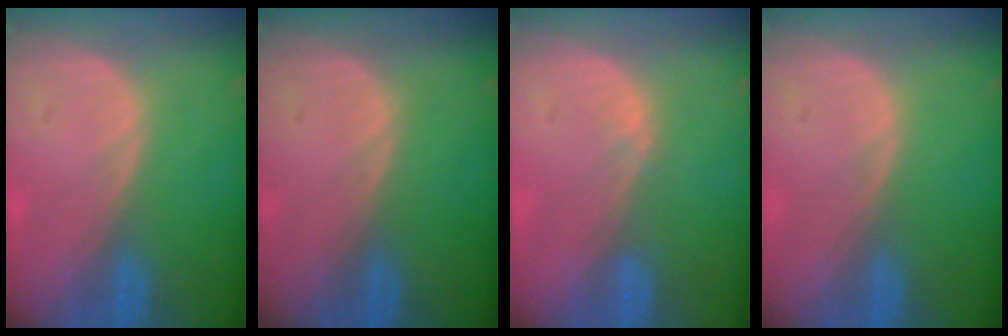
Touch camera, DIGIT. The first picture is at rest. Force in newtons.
{"total": 0.0}
{"total": 1.0, "press": 0.8, "slide": 0.6}
{"total": 0.0}